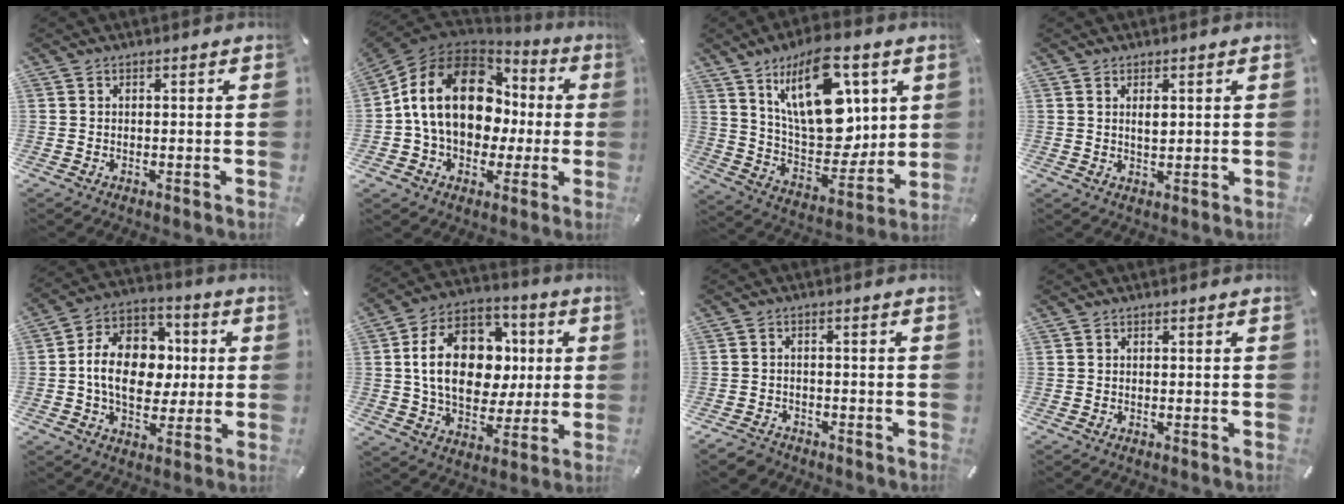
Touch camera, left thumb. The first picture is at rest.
{"total": 19.7, "force": [2.2, 14.8, 12.8], "torque": [-0.258, 0.016, 0.045]}
{"total": 22.4, "force": [8.6, 11.8, 17.0], "torque": [-0.302, -0.039, 0.142]}
{"total": 2.4, "force": [0.9, 1.1, 1.9], "torque": [-0.033, 0.000, 0.013]}
{"total": 14.5, "force": [-0.9, 11.3, 9.0], "torque": [-0.163, 0.016, -0.012]}
{"total": 19.8, "force": [1.7, 14.5, 13.3], "torque": [-0.246, 0.008, 0.031]}
{"total": 2.9, "force": [-2.4, 1.6, 0.5], "torque": [-0.014, 0.015, -0.051]}
{"total": 0.0}